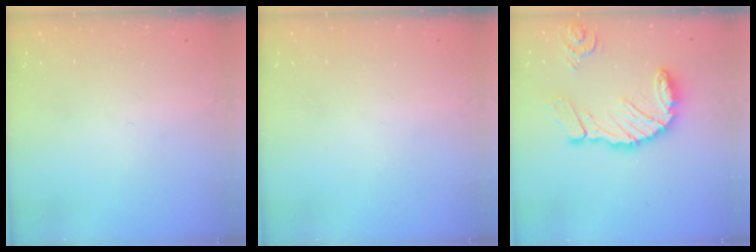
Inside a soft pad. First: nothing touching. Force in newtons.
{"total": 0.0}
{"total": 18.1, "press": 18.0, "slide": 2.3}